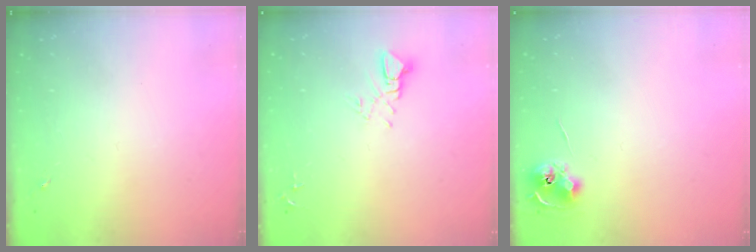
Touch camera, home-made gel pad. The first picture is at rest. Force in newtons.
{"total": 5.0, "press": 5.0, "slide": 0.2}
{"total": 6.6, "press": 6.6, "slide": 0.3}